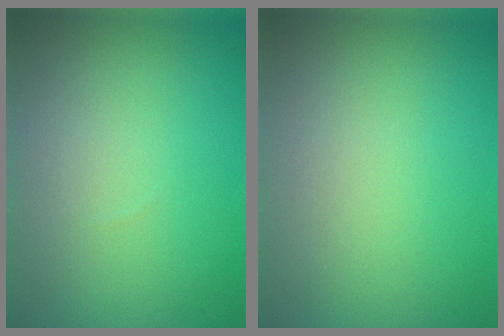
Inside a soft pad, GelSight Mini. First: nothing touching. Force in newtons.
{"total": 0.0}